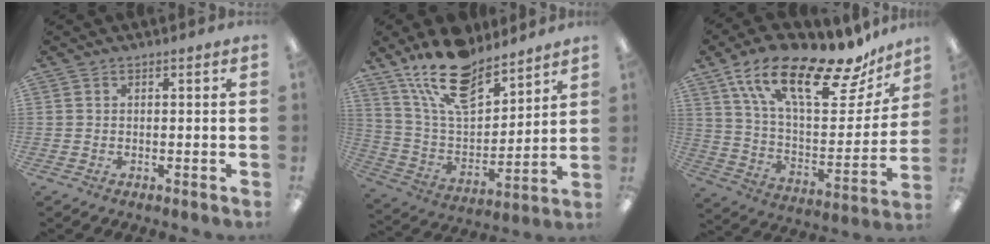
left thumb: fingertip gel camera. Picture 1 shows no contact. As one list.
[{"total": 18.3, "force": [14.1, 7.7, 8.8], "torque": [-0.170, -0.080, 0.252]}, {"total": 23.3, "force": [16.1, 8.2, 14.7], "torque": [-0.237, -0.094, 0.268]}]